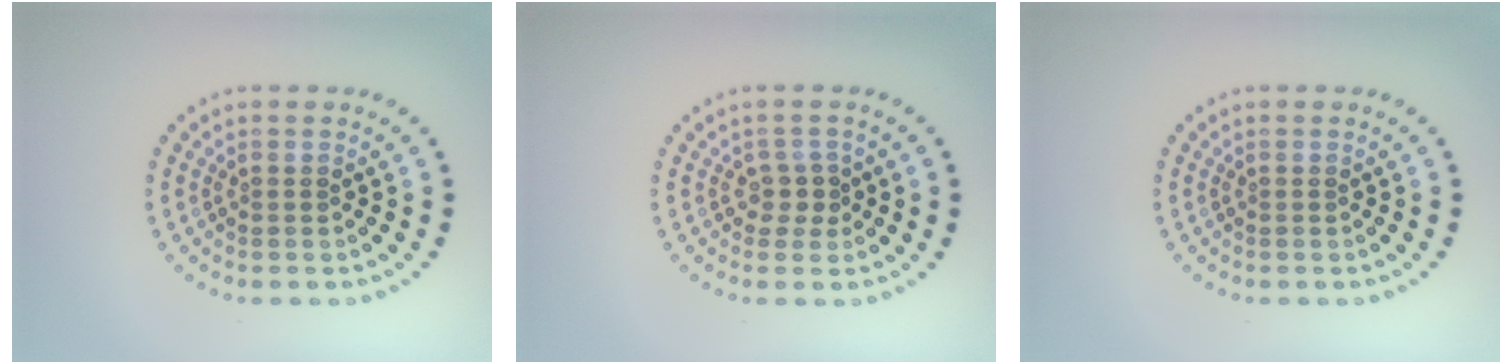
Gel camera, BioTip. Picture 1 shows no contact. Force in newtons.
{"total": 1.8, "press": 1.4, "slide": 1.0}
{"total": 0.0}